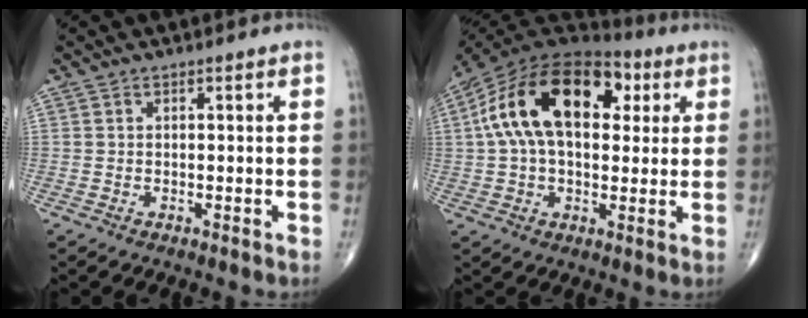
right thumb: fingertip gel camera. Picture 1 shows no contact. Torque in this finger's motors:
{"motor_torque": [2.18, 2.25, 2.07, 0.70, 0.63]}